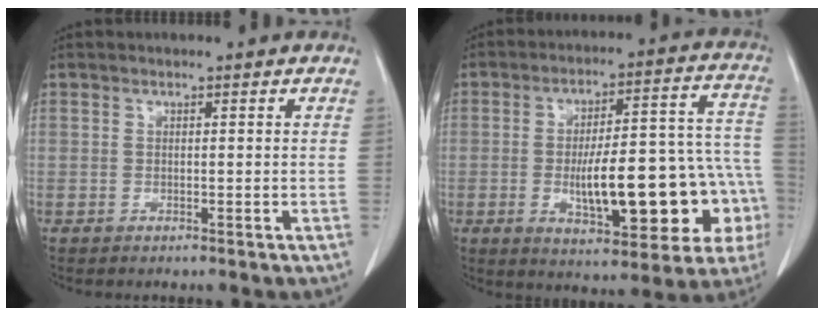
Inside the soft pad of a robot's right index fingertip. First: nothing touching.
{"total": 21.2, "force": [-4.8, 6.3, 19.7], "torque": [-0.211, 0.042, -0.048]}